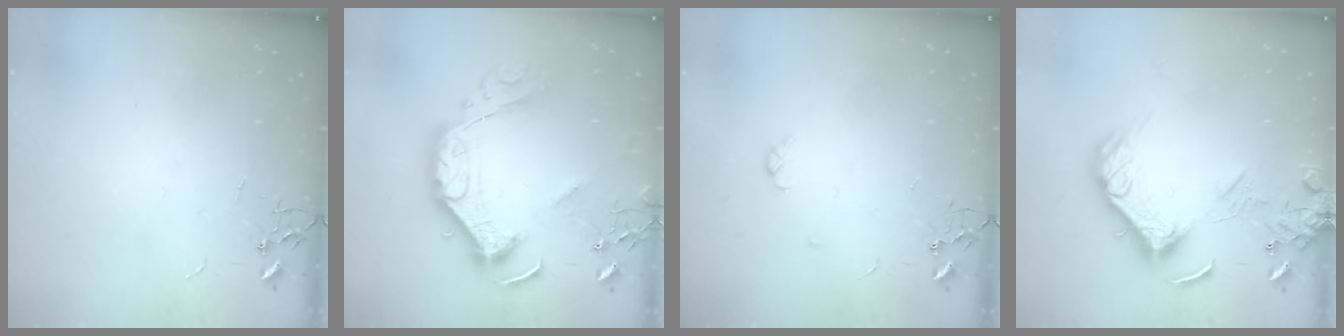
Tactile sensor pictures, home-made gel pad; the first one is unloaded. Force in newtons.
{"total": 18.6, "press": 18.6, "slide": 1.1}
{"total": 3.7, "press": 3.6, "slide": 0.5}
{"total": 15.7, "press": 15.6, "slide": 1.9}